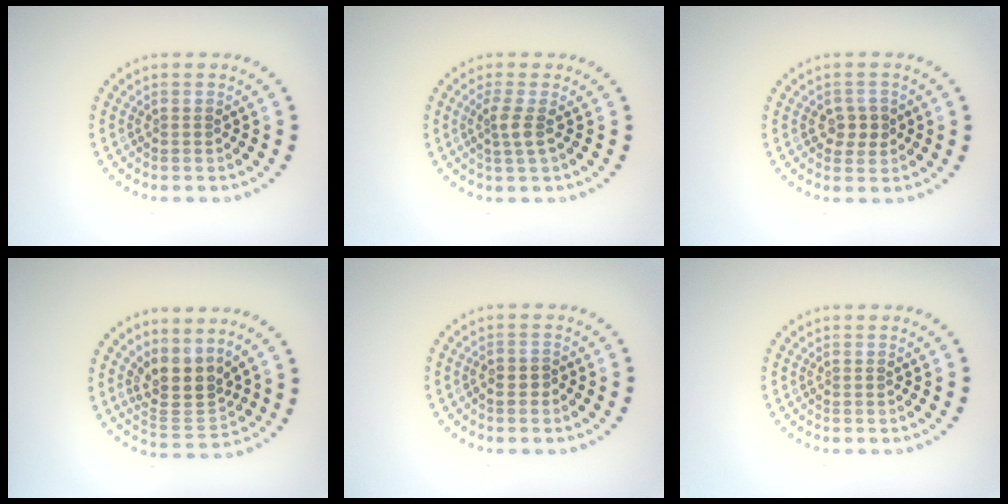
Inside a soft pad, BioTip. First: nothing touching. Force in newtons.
{"total": 1.7, "press": 1.4, "slide": 1.0}
{"total": 2.0, "press": 1.9, "slide": 0.4}
{"total": 3.8, "press": 3.1, "slide": 2.2}
{"total": 0.9, "press": 0.8, "slide": 0.4}
{"total": 0.0}